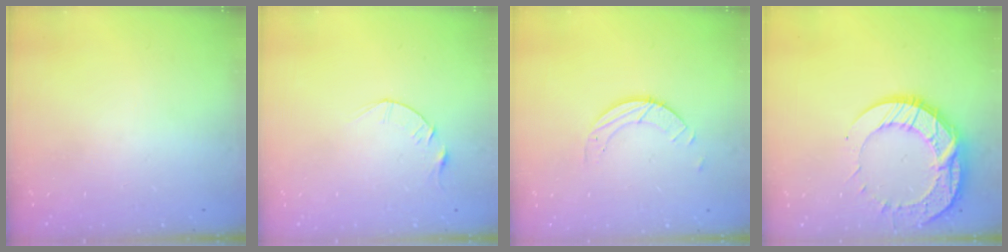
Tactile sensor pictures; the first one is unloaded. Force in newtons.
{"total": 3.9, "press": 3.9, "slide": 0.5}
{"total": 3.2, "press": 3.2, "slide": 0.3}
{"total": 14.6, "press": 14.6, "slide": 1.2}